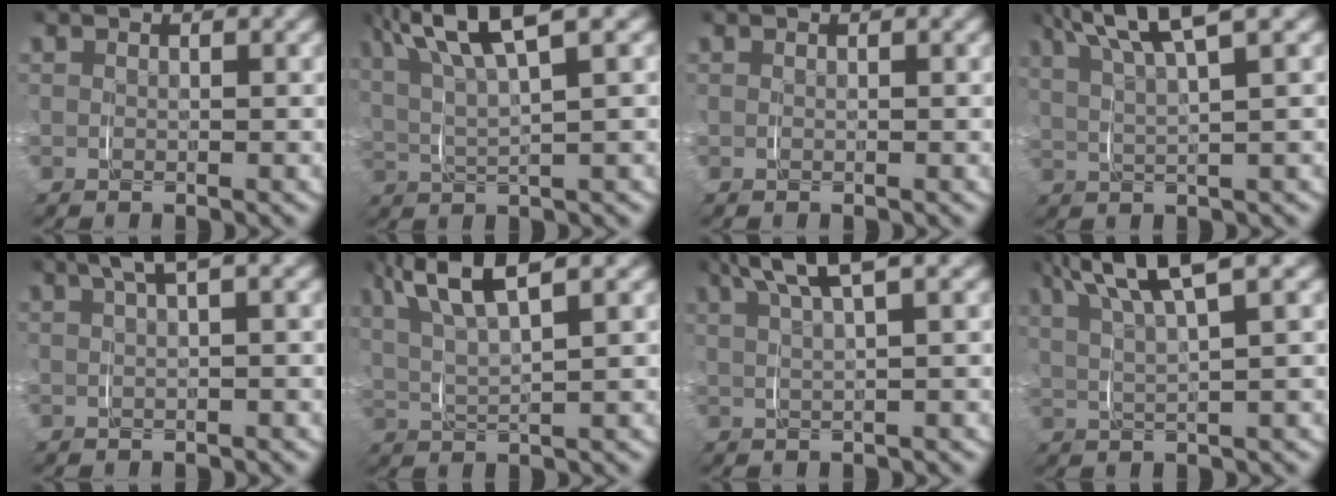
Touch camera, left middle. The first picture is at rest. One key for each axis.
{"total": 7.6, "fx": 4.5, "fy": 2.2, "fz": 5.7, "tx": -0.109, "ty": 0.014, "tz": 0.071}
{"total": 0.0}
{"total": 6.1, "fx": 4.1, "fy": 1.3, "fz": 4.3, "tx": -0.083, "ty": 0.013, "tz": 0.064}
{"total": 3.5, "fx": 2.1, "fy": 0.7, "fz": 2.6, "tx": -0.036, "ty": 0.021, "tz": 0.027}
{"total": 6.5, "fx": 3.8, "fy": 1.9, "fz": 4.9, "tx": -0.098, "ty": 0.011, "tz": 0.062}
{"total": 5.3, "fx": 3.8, "fy": 0.8, "fz": 3.6, "tx": -0.059, "ty": 0.019, "tz": 0.056}
{"total": 6.7, "fx": 4.3, "fy": 1.6, "fz": 4.9, "tx": -0.090, "ty": 0.016, "tz": 0.066}